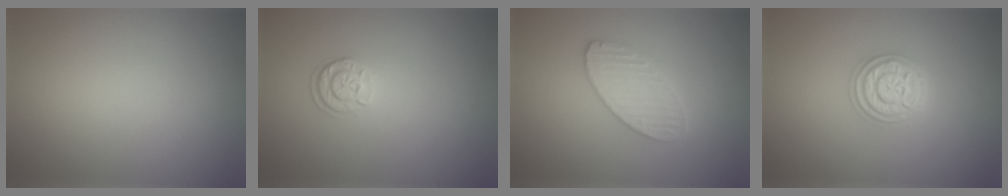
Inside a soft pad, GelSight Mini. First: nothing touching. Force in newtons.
{"total": 1.7, "press": 1.6, "slide": 0.7}
{"total": 3.2, "press": 3.2, "slide": 0.3}
{"total": 3.7, "press": 3.6, "slide": 0.5}